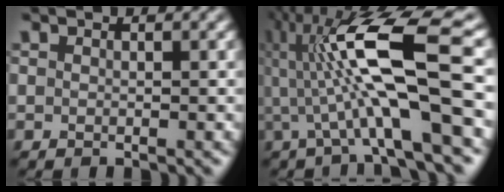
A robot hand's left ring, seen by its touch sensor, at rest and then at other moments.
{"total": 11.8, "force": [1.0, 2.7, 11.4], "torque": [-0.202, 0.012, 0.016]}